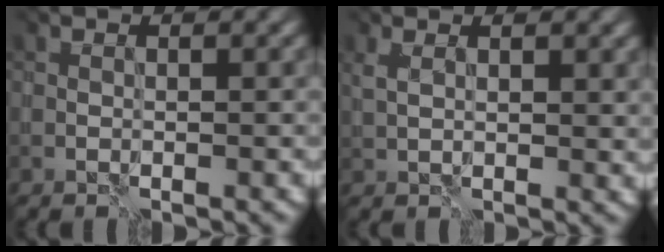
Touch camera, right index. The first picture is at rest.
{"total": 2.3, "force": [1.5, 0.8, 1.6], "torque": [-0.026, 0.003, 0.028]}